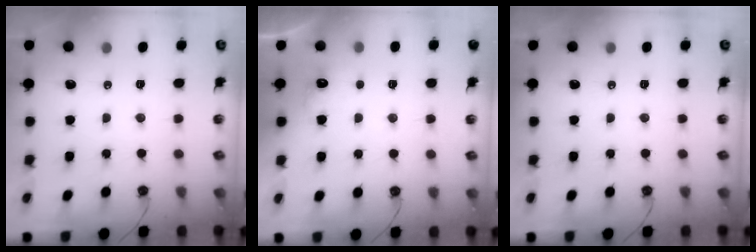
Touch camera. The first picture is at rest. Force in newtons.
{"total": 6.9, "press": 6.7, "slide": 1.3}
{"total": 0.0}